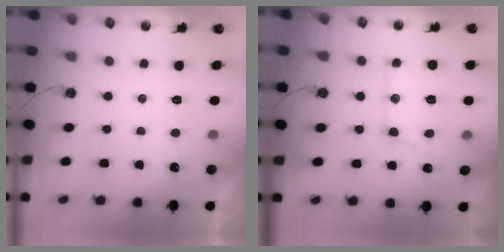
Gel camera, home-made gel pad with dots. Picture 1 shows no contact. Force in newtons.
{"total": 13.3, "press": 13.2, "slide": 1.6}